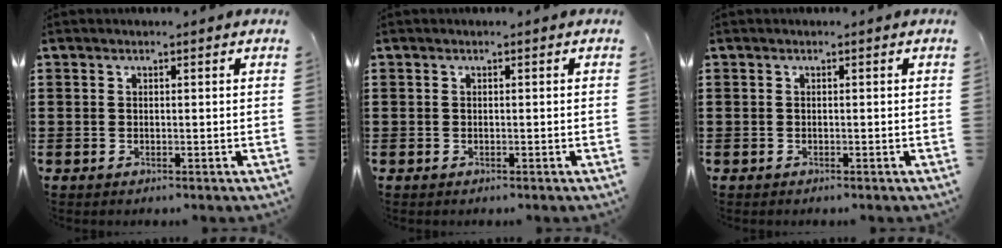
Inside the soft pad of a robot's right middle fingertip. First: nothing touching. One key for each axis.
{"total": 0.0}
{"total": 0.0}